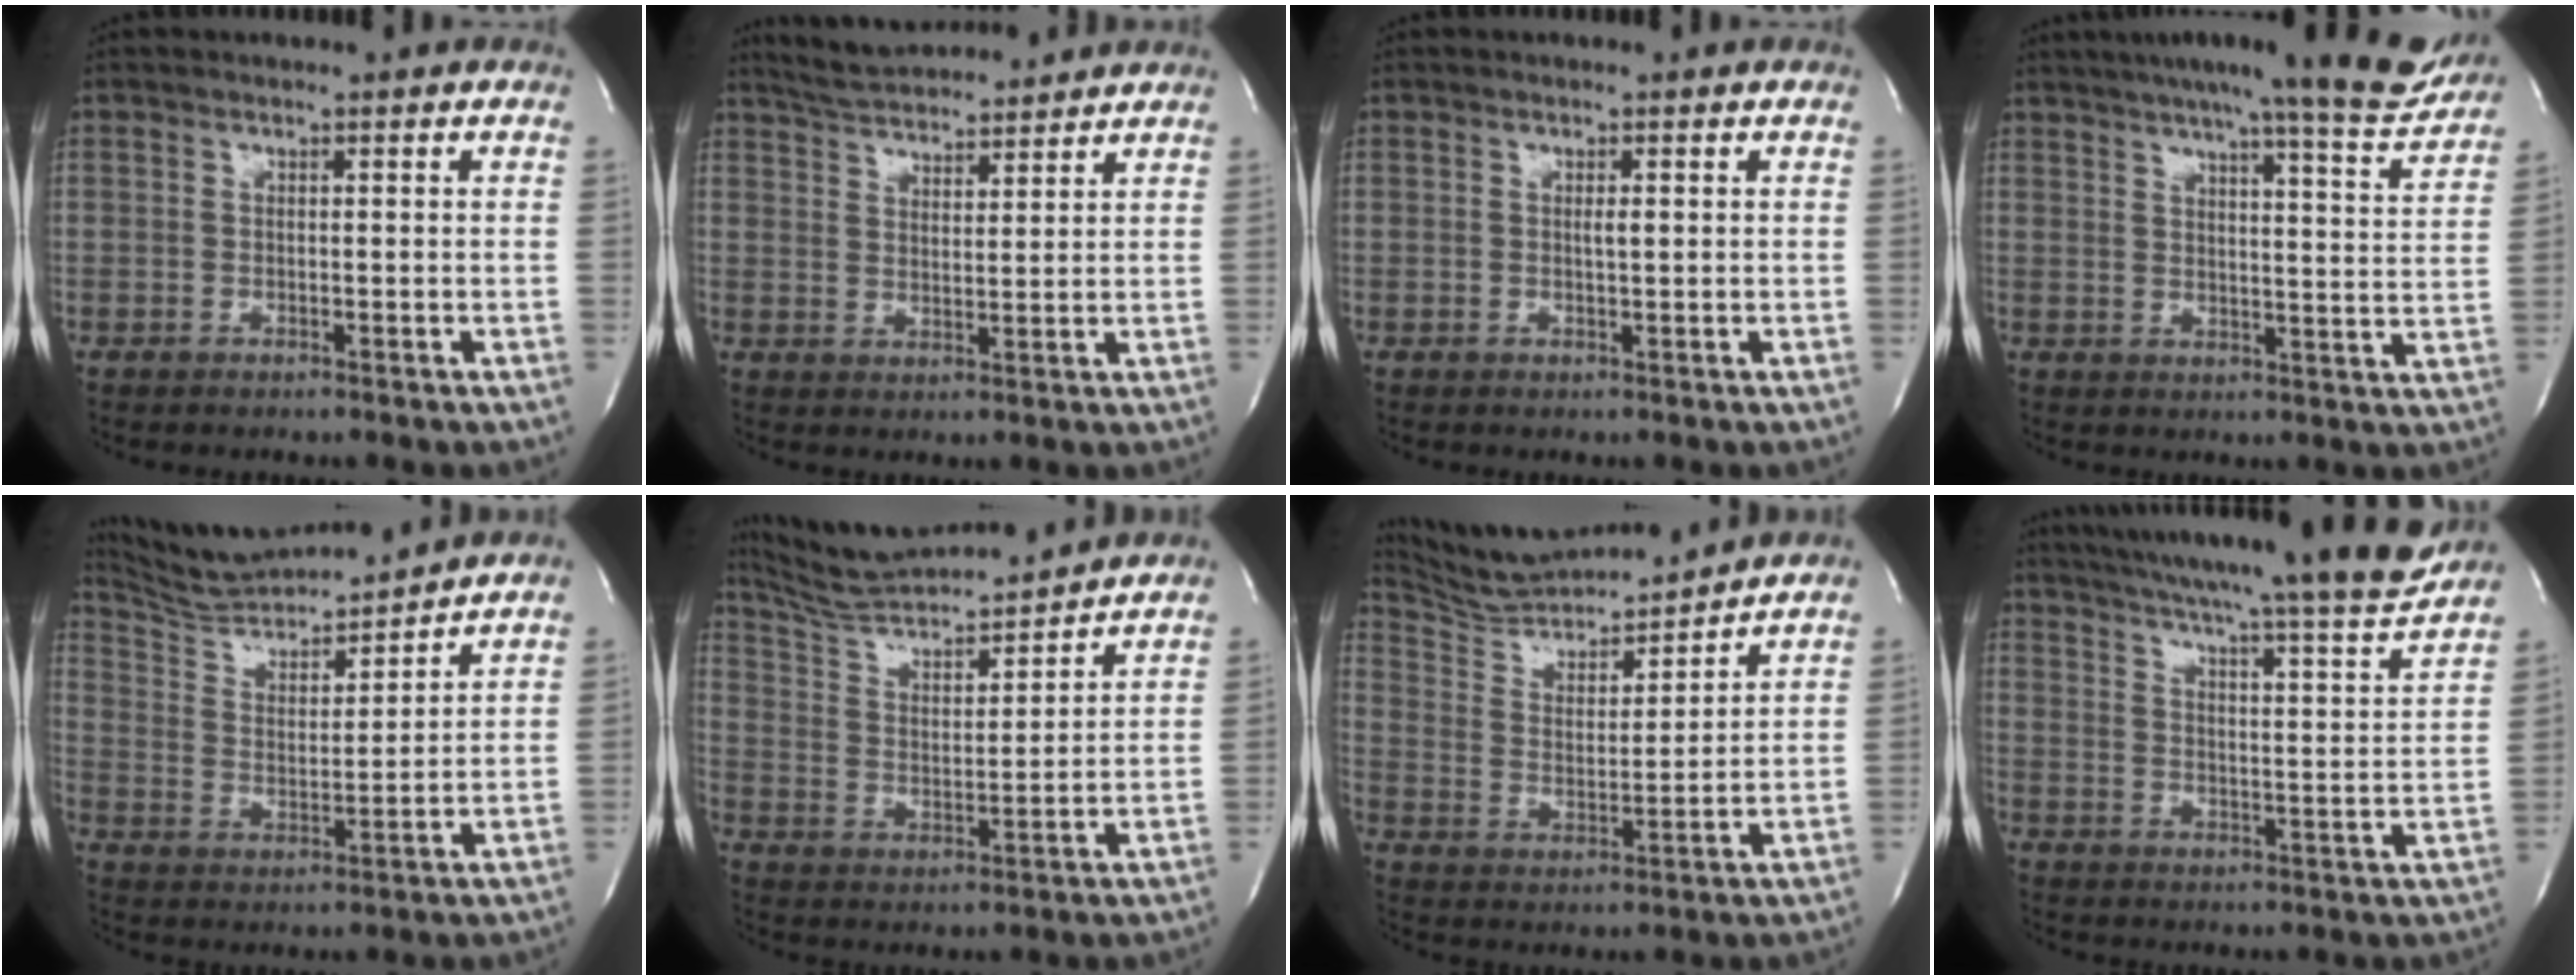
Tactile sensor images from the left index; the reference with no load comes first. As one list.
[{"total": 9.8, "force": [9.3, 1.2, 3.0], "torque": [-0.058, 0.022, 0.151]}, {"total": 1.0, "force": [0.2, 0.0, 0.9], "torque": [-0.020, 0.000, 0.002]}, {"total": 19.5, "force": [17.5, 1.5, 8.6], "torque": [-0.119, -0.028, 0.211]}, {"total": 13.0, "force": [12.6, -0.1, 3.1], "torque": [-0.068, 0.008, 0.227]}, {"total": 15.1, "force": [14.4, 0.5, 4.6], "torque": [-0.088, 0.008, 0.244]}, {"total": 13.9, "force": [13.5, 0.4, 3.3], "torque": [-0.070, 0.005, 0.240]}, {"total": 23.5, "force": [21.3, -0.4, 9.8], "torque": [-0.160, -0.051, 0.284]}]